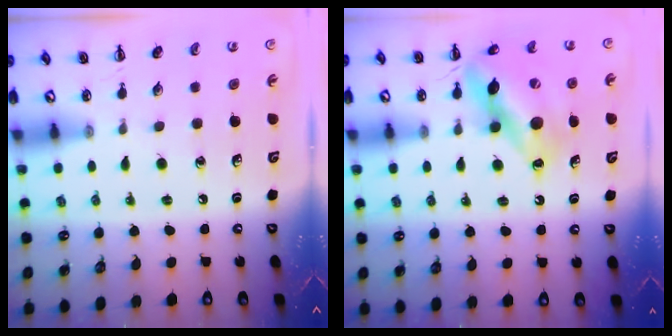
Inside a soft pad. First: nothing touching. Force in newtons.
{"total": 14.4, "press": 14.3, "slide": 1.7}